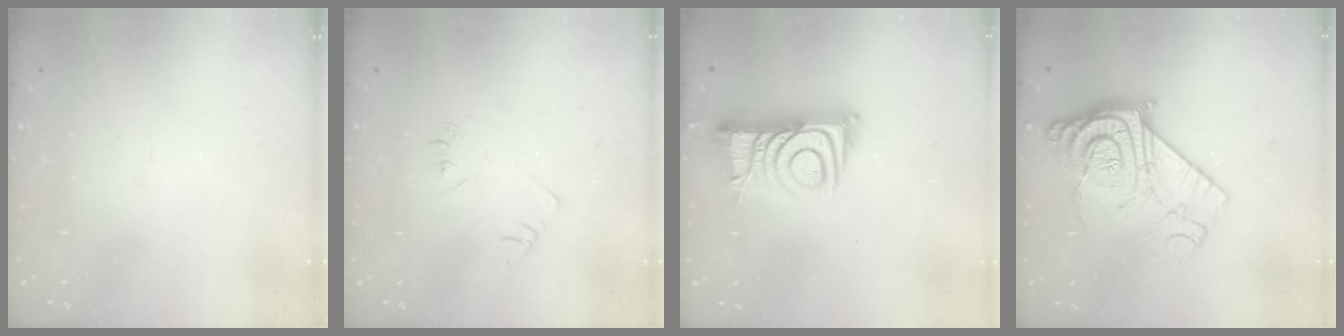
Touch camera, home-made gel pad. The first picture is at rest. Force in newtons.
{"total": 4.2, "press": 4.1, "slide": 0.6}
{"total": 11.0, "press": 11.0, "slide": 0.6}
{"total": 14.9, "press": 14.8, "slide": 1.0}